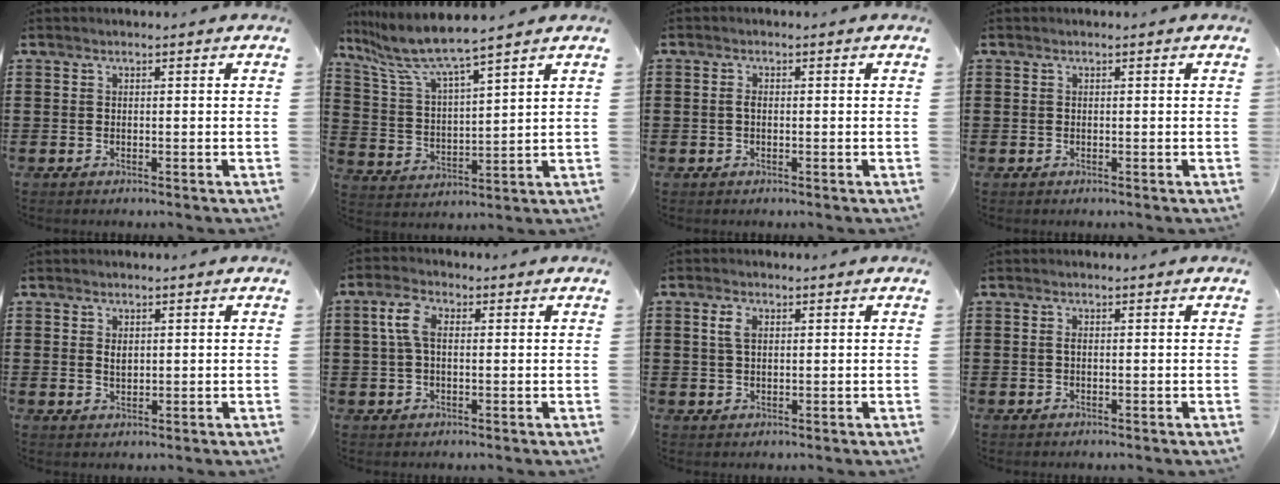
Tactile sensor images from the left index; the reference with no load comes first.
{"total": 7.0, "force": [6.0, 0.1, 3.6], "torque": [-0.098, -0.038, 0.099]}
{"total": 1.4, "force": [-0.2, 0.9, 1.0], "torque": [-0.029, 0.000, -0.007]}
{"total": 0.0}
{"total": 1.5, "force": [0.6, 0.9, 1.0], "torque": [-0.022, 0.003, 0.011]}
{"total": 5.1, "force": [1.1, 2.6, 4.3], "torque": [-0.106, 0.006, 0.013]}
{"total": 2.8, "force": [1.0, 1.7, 2.0], "torque": [-0.044, 0.007, 0.017]}
{"total": 0.8, "force": [0.0, 0.3, 0.8], "torque": [-0.017, 0.000, 0.000]}